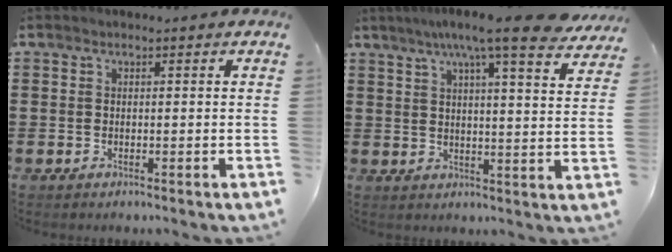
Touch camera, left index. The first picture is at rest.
{"total": 9.2, "force": [7.2, 0.1, 5.8], "torque": [-0.117, -0.024, 0.119]}